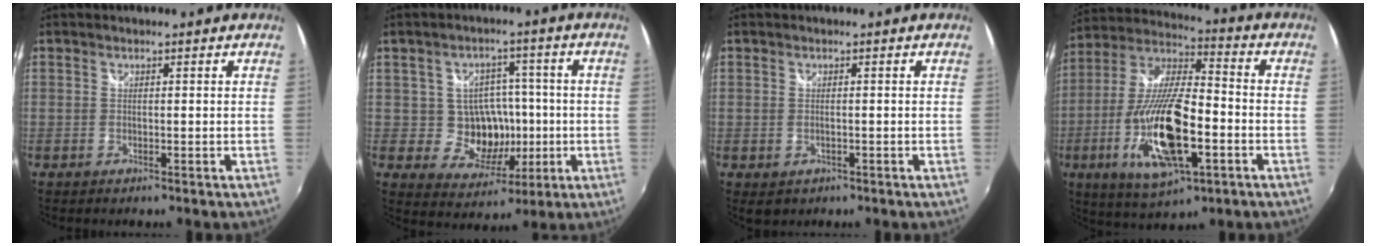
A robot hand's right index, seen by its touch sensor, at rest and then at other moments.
{"total": 9.2, "force": [-1.2, 8.3, 3.8], "torque": [-0.078, 0.012, -0.002]}
{"total": 2.2, "force": [-0.8, 1.7, 1.2], "torque": [-0.025, -0.006, -0.009]}
{"total": 20.8, "force": [-6.7, 7.1, 18.3], "torque": [-0.371, -0.030, -0.117]}